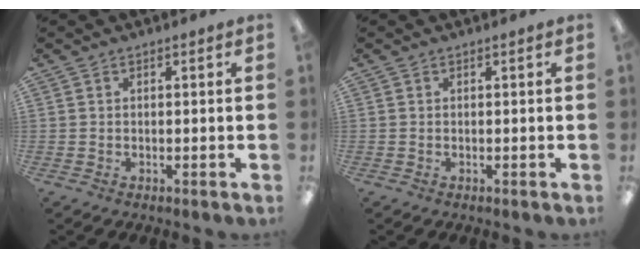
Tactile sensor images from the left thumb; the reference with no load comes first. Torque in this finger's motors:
{"motor_torque": [0.00, 0.00, 0.17, -0.17, 0.00]}